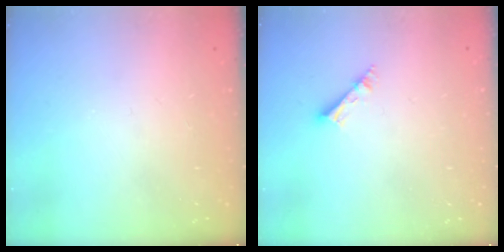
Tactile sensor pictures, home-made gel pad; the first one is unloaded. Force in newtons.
{"total": 3.9, "press": 3.8, "slide": 0.5}